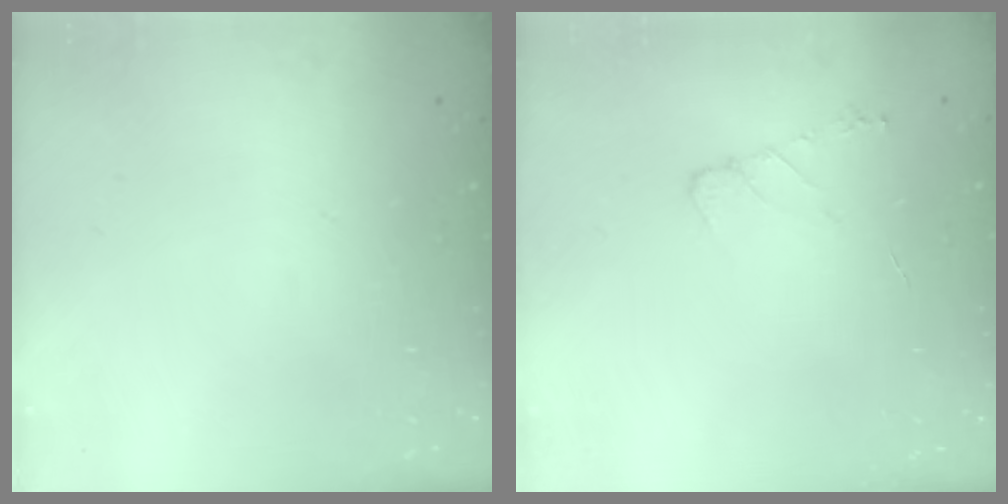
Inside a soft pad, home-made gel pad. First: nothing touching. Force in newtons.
{"total": 5.4, "press": 5.3, "slide": 0.6}